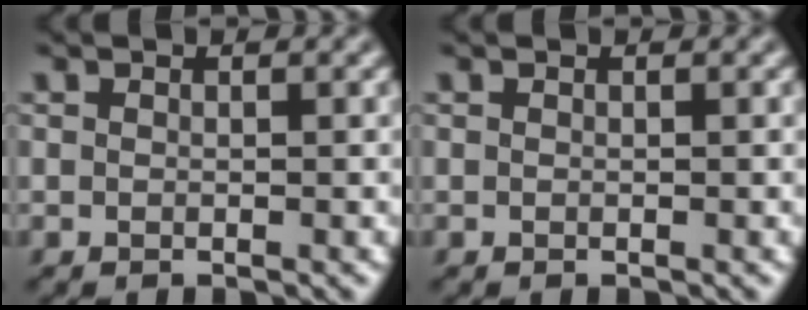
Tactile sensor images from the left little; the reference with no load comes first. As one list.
[{"total": 0.0}]